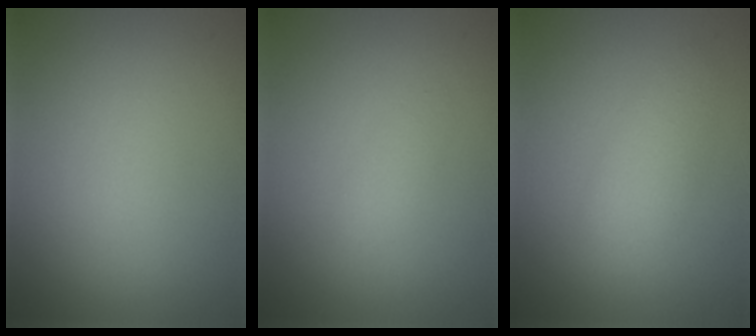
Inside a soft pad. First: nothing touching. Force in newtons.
{"total": 0.8, "press": 0.8, "slide": 0.1}
{"total": 2.6, "press": 2.6, "slide": 0.1}